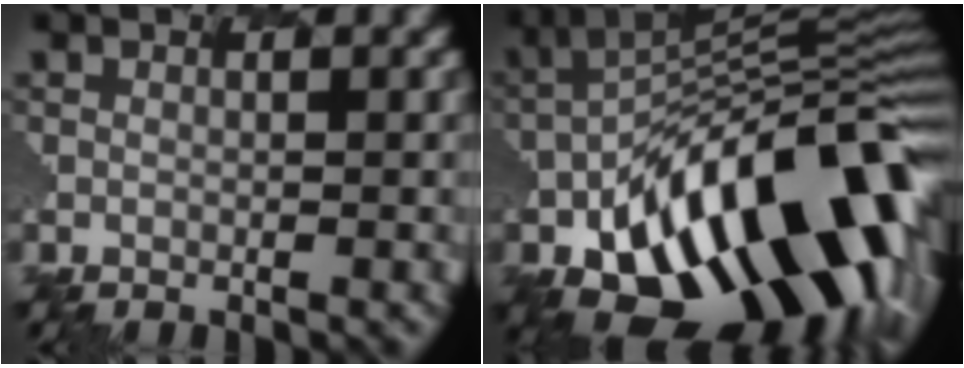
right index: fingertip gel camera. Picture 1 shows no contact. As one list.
[{"total": 16.2, "force": [-6.9, 8.2, 12.2], "torque": [-0.189, 0.008, -0.116]}]